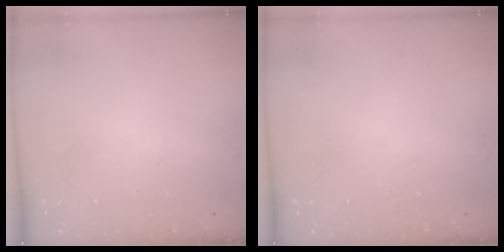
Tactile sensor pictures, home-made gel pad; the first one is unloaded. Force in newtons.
{"total": 0.0}